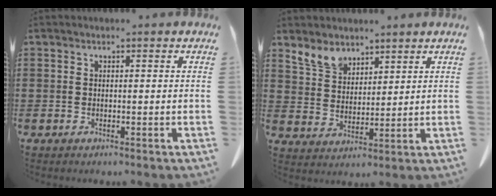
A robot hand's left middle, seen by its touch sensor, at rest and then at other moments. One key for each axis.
{"total": 5.2, "fx": 4.2, "fy": 2.6, "fz": 1.7, "tx": -0.049, "ty": -0.003, "tz": 0.079}